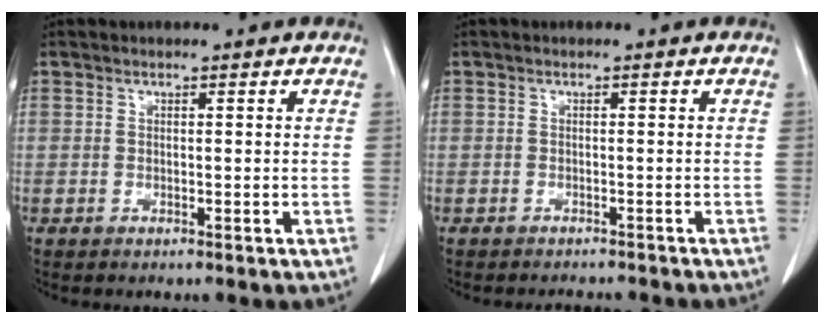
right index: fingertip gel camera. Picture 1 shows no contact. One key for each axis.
{"total": 3.7, "fx": -3.4, "fy": 1.3, "fz": 0.7, "tx": -0.005, "ty": -0.003, "tz": -0.042}